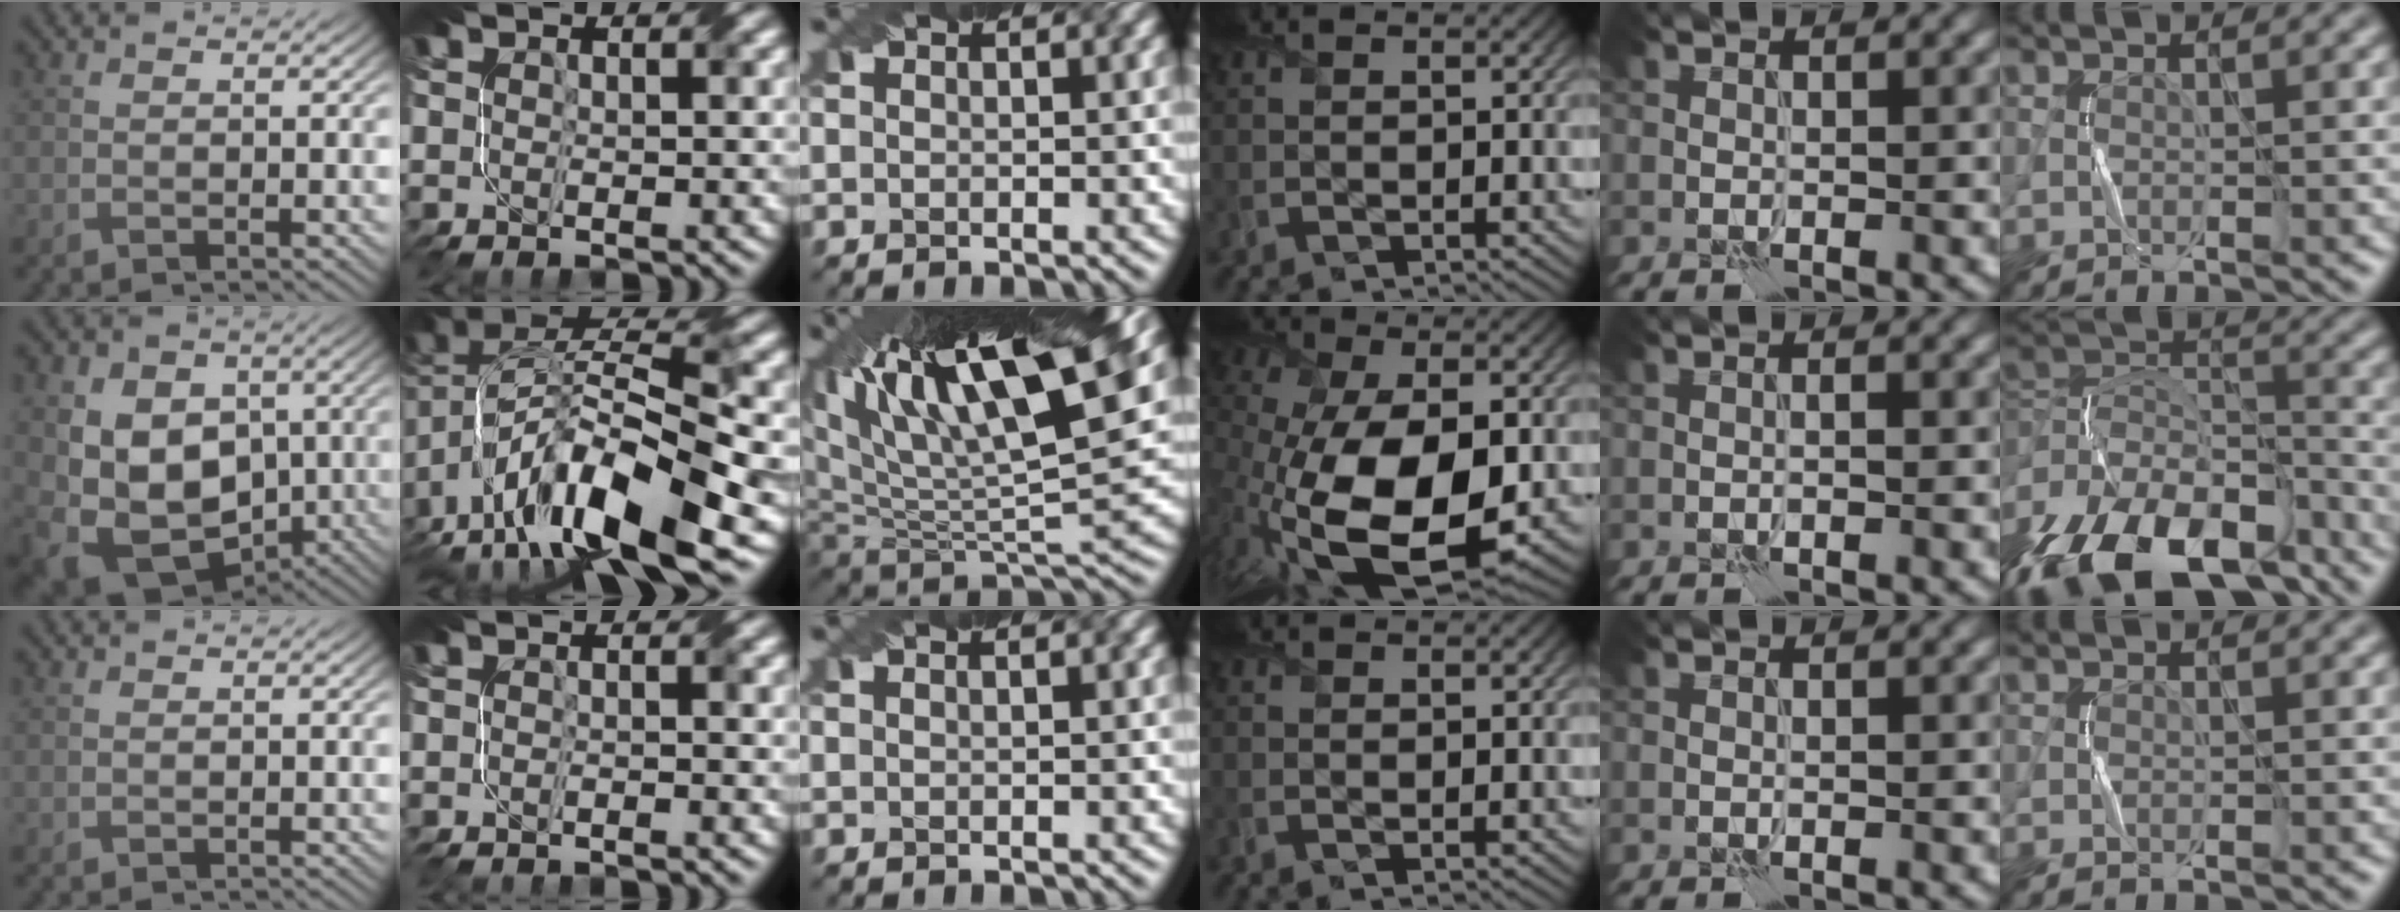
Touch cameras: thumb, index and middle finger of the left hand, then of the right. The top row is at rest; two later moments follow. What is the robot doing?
{"motion": "fold", "object": "netting"}